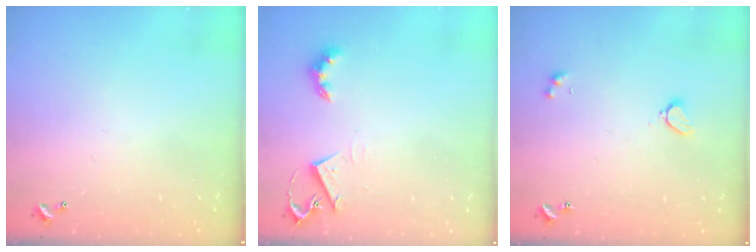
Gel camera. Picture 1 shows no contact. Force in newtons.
{"total": 4.6, "press": 4.5, "slide": 0.6}
{"total": 2.1, "press": 2.0, "slide": 0.5}